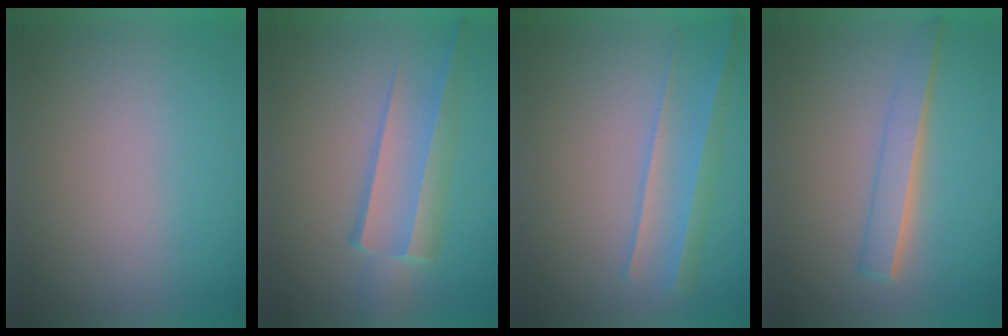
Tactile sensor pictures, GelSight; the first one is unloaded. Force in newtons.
{"total": 3.1}
{"total": 2.2}
{"total": 2.2}